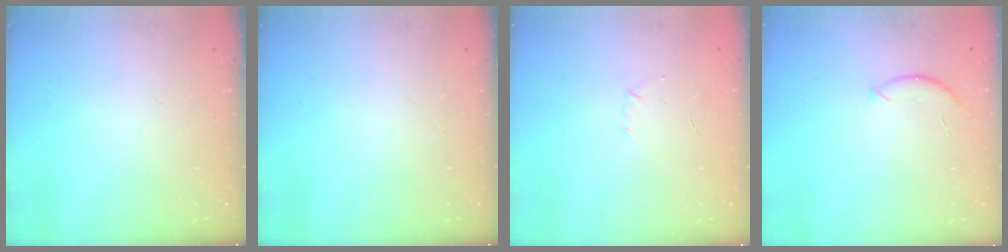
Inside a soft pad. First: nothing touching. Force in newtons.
{"total": 0.0}
{"total": 2.9, "press": 2.8, "slide": 0.7}
{"total": 6.5, "press": 6.5, "slide": 1.0}